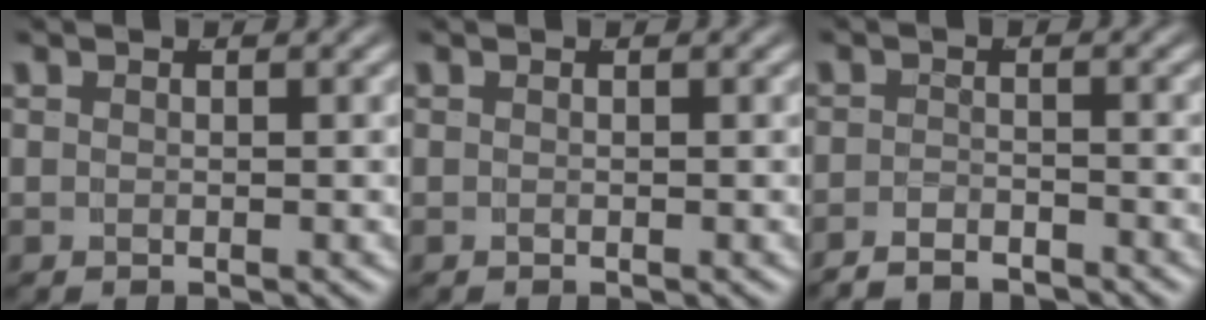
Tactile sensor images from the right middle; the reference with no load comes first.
{"total": 0.0}
{"total": 3.3, "force": [-3.2, 0.7, 0.3], "torque": [-0.006, -0.013, -0.051]}